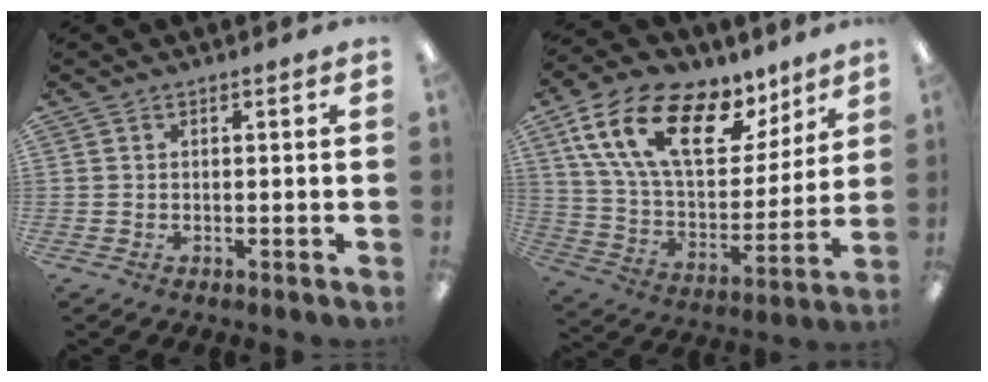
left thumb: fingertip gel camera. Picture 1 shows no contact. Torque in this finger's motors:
{"motor_torque": [0.55, 0.66, 1.49, -1.27, 0.52]}